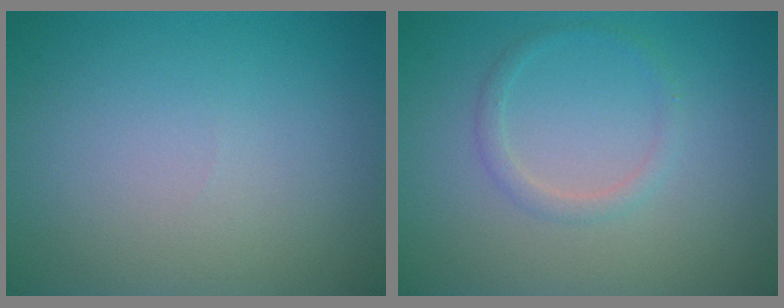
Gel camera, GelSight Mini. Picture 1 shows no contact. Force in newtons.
{"total": 1.3, "press": 1.3, "slide": 0.1}